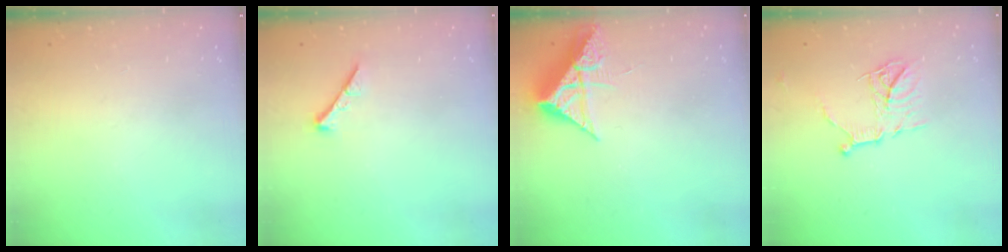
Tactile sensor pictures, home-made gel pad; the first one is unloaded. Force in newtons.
{"total": 0.0}
{"total": 7.6, "press": 7.6, "slide": 0.4}
{"total": 10.8, "press": 10.8, "slide": 0.4}